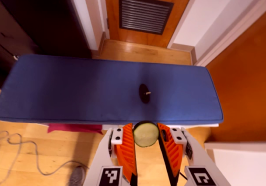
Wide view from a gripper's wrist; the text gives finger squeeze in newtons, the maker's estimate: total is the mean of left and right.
{"total": 7.6, "left": 7.5, "right": 7.8}